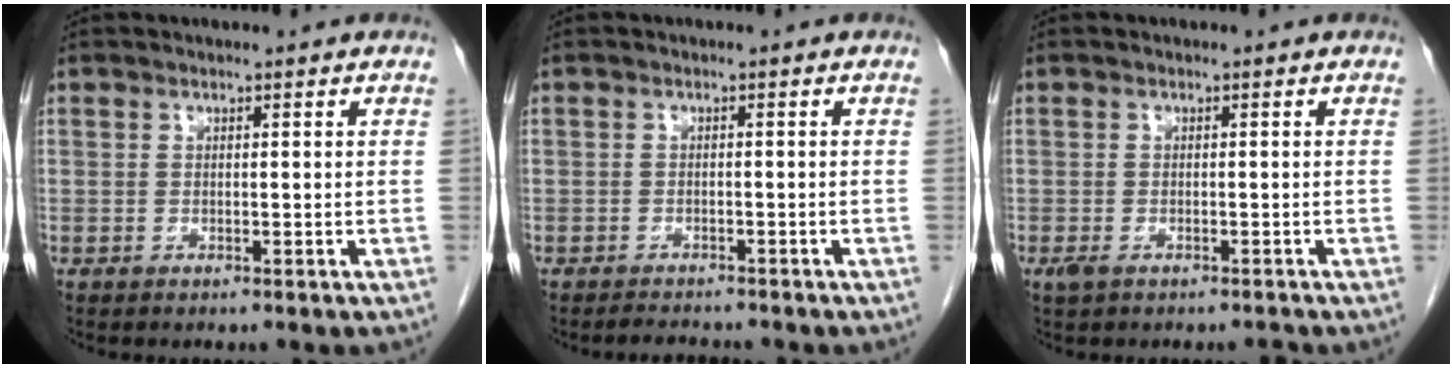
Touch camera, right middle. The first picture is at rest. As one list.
[{"total": 2.1, "force": [-2.1, 0.5, 0.3], "torque": [-0.010, -0.007, -0.030]}, {"total": 2.1, "force": [-1.4, 0.8, 1.3], "torque": [-0.027, -0.004, -0.022]}]